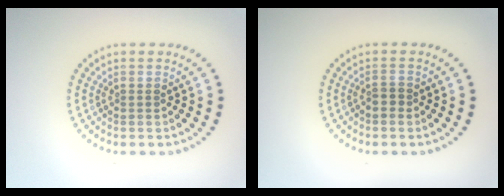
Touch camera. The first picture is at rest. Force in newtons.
{"total": 1.2, "press": 0.9, "slide": 0.8}